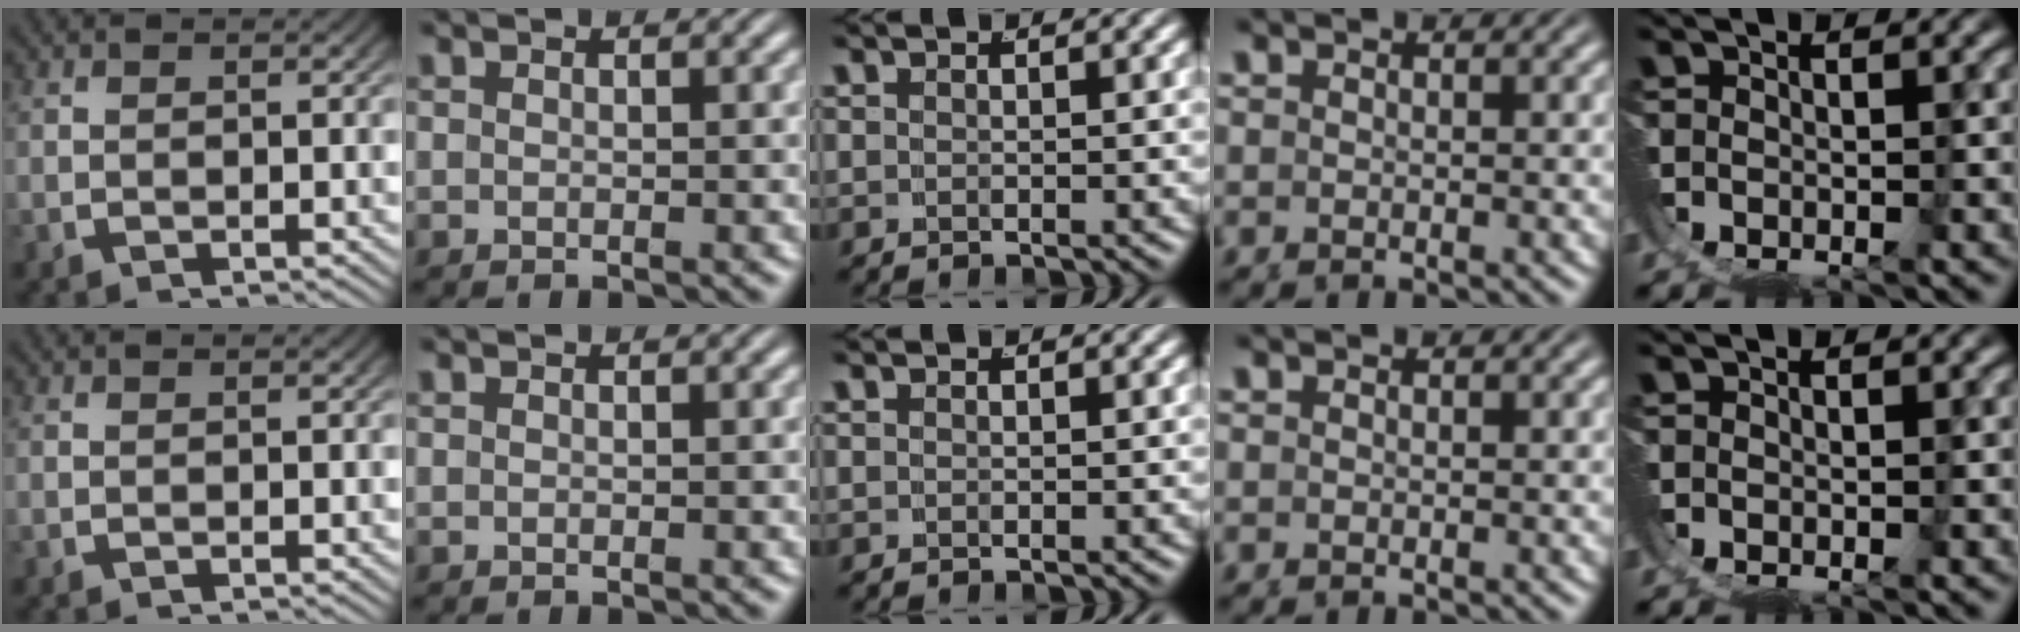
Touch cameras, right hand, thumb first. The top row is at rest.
{}